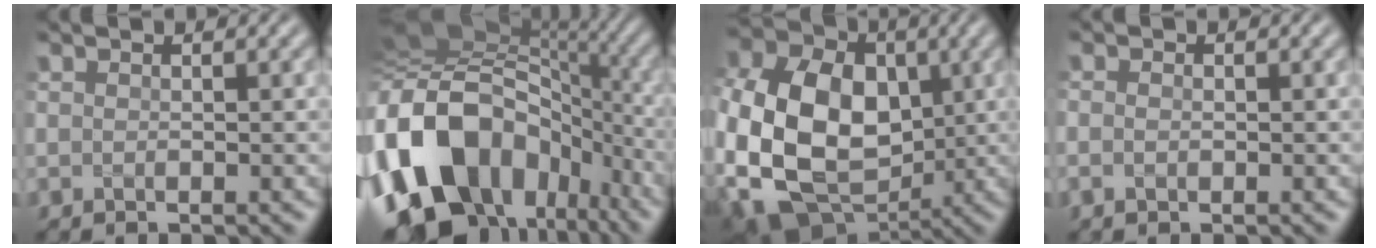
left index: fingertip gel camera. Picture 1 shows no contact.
{"total": 17.7, "force": [-5.7, 13.1, 10.4], "torque": [-0.230, 0.000, -0.106]}
{"total": 15.7, "force": [-1.9, 11.8, 10.2], "torque": [-0.222, -0.004, -0.028]}
{"total": 0.9, "force": [-0.2, 0.6, 0.6], "torque": [-0.014, 0.003, -0.007]}